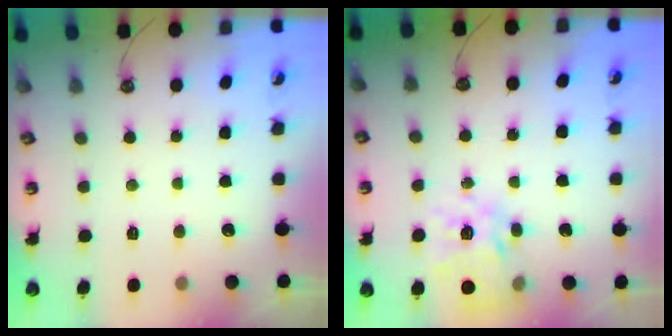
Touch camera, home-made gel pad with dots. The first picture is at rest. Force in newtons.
{"total": 14.5, "press": 14.4, "slide": 1.2}